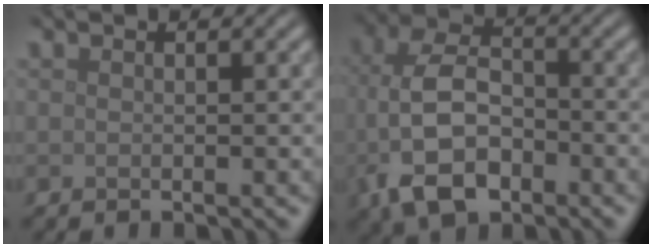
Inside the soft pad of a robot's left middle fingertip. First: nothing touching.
{"total": 7.5, "force": [-2.6, 4.6, 5.3], "torque": [-0.117, -0.004, -0.056]}